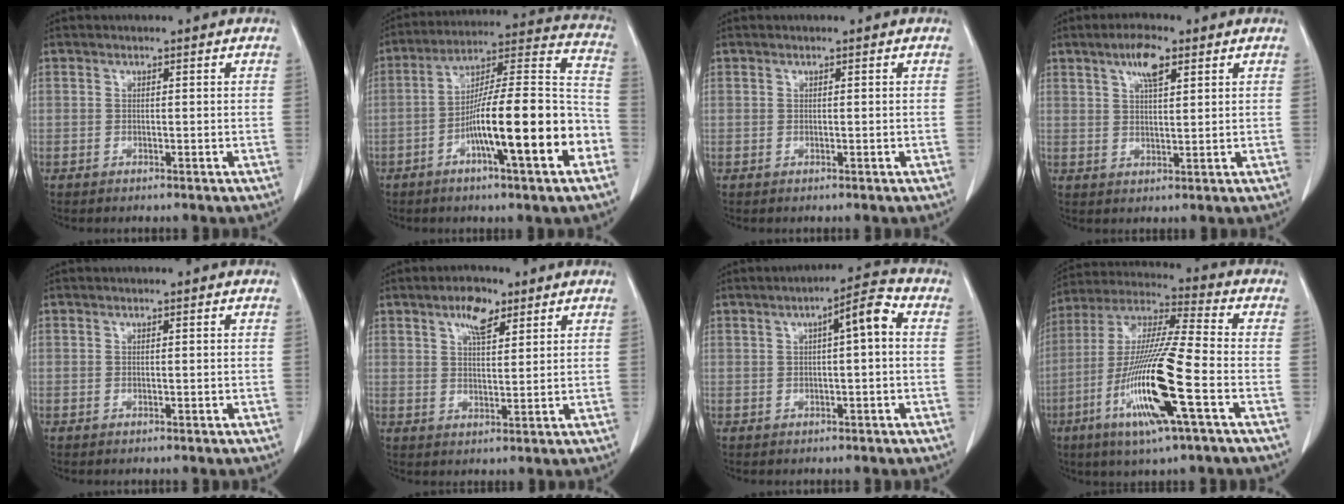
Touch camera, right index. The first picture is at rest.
{"total": 19.8, "force": [-6.9, 2.1, 18.4], "torque": [-0.271, 0.013, -0.109]}
{"total": 0.0}
{"total": 5.6, "force": [3.0, 1.7, 4.4], "torque": [-0.086, 0.004, 0.054]}
{"total": 0.0}
{"total": 5.7, "force": [3.3, 2.4, 4.0], "torque": [-0.075, 0.004, 0.058]}
{"total": 6.0, "force": [1.1, 1.1, 5.8], "torque": [-0.092, 0.023, 0.014]}
{"total": 18.2, "force": [-6.3, 0.8, 17.1], "torque": [-0.356, -0.024, -0.121]}